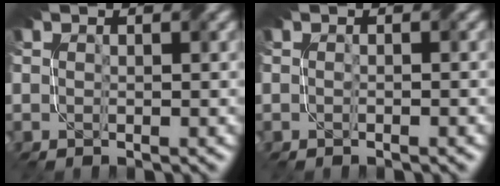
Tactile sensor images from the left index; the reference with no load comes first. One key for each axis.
{"total": 0.8, "fx": -0.4, "fy": 0.2, "fz": 0.7, "tx": -0.010, "ty": -0.005, "tz": -0.010}